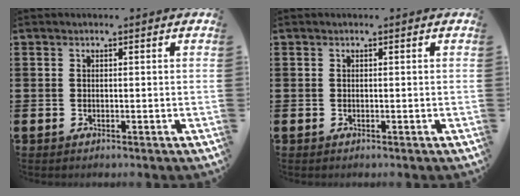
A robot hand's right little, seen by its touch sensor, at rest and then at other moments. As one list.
[{"total": 0.0}]